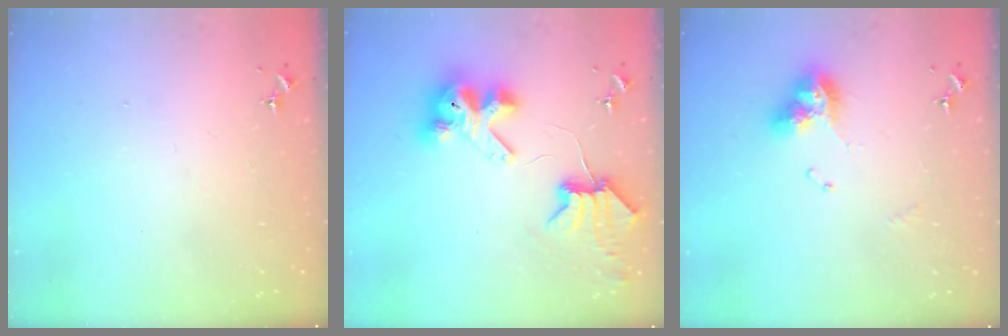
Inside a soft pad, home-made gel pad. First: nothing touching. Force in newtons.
{"total": 9.1, "press": 9.1, "slide": 1.1}
{"total": 11.1, "press": 11.1, "slide": 1.0}